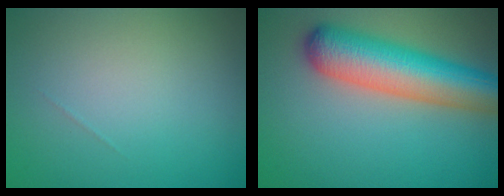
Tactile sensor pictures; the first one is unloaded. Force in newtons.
{"total": 8.6, "press": 8.6, "slide": 0.4}